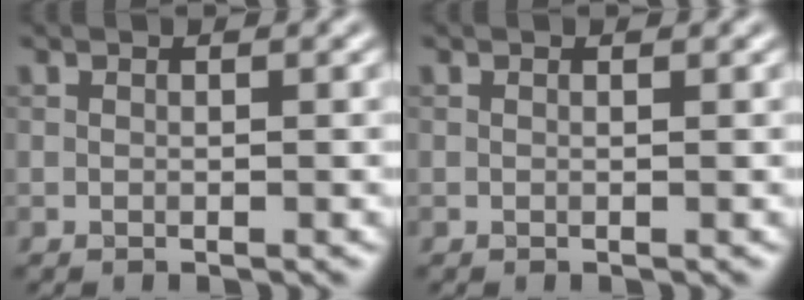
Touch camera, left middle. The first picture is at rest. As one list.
[{"total": 0.0}]